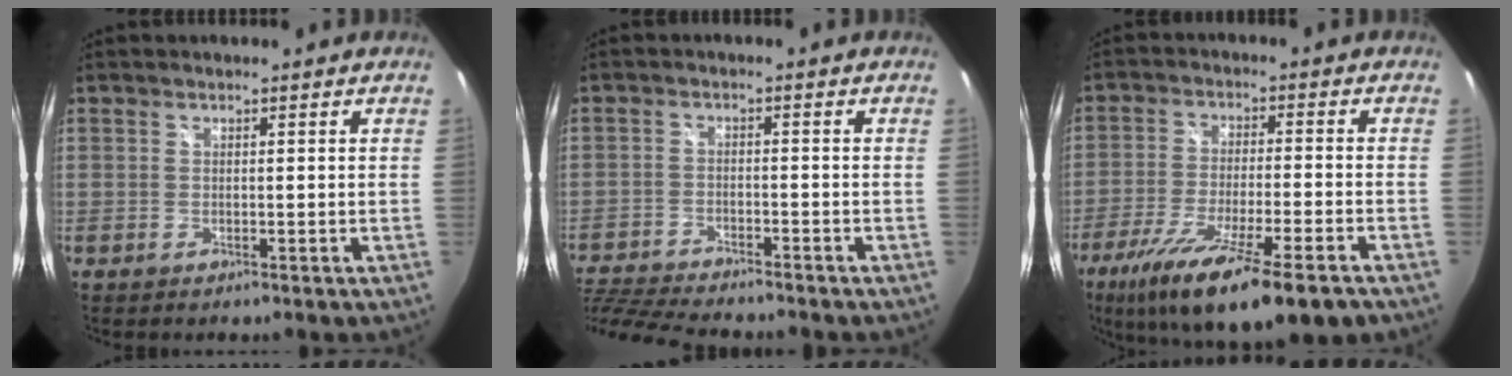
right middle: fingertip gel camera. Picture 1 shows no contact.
{"total": 12.3, "force": [-11.1, 2.0, 4.9], "torque": [-0.131, -0.025, -0.198]}
{"total": 18.3, "force": [-12.0, 3.0, 13.5], "torque": [-0.251, -0.059, -0.202]}